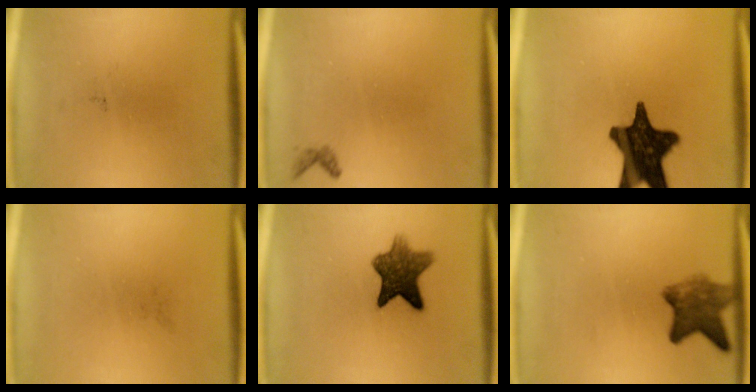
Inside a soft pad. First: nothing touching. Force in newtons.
{"total": 0.7}
{"total": 16.5}
{"total": 0.0}
{"total": 8.7}
{"total": 6.2}